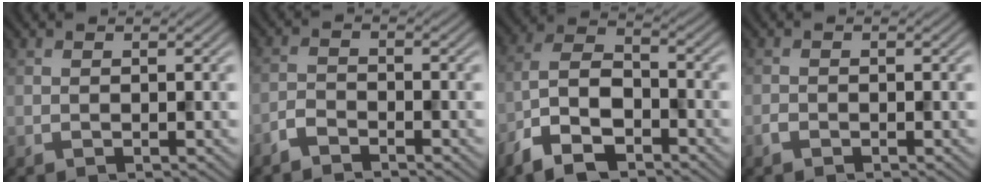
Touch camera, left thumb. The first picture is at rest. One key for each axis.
{"total": 2.2, "fx": -2.0, "fy": 0.6, "fz": 0.8, "tx": -0.017, "ty": 0.001, "tz": -0.049}
{"total": 9.7, "fx": -6.0, "fy": 4.5, "fz": 6.2, "tx": -0.126, "ty": -0.006, "tz": -0.128}
{"total": 0.8, "fx": -0.6, "fy": 0.4, "fz": 0.3, "tx": -0.007, "ty": 0.000, "tz": -0.014}